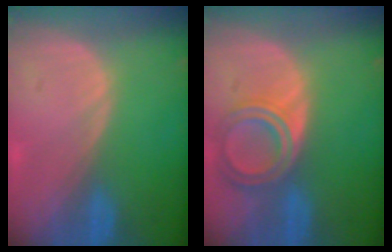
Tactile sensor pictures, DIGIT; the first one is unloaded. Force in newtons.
{"total": 6.6, "press": 5.9, "slide": 2.9}